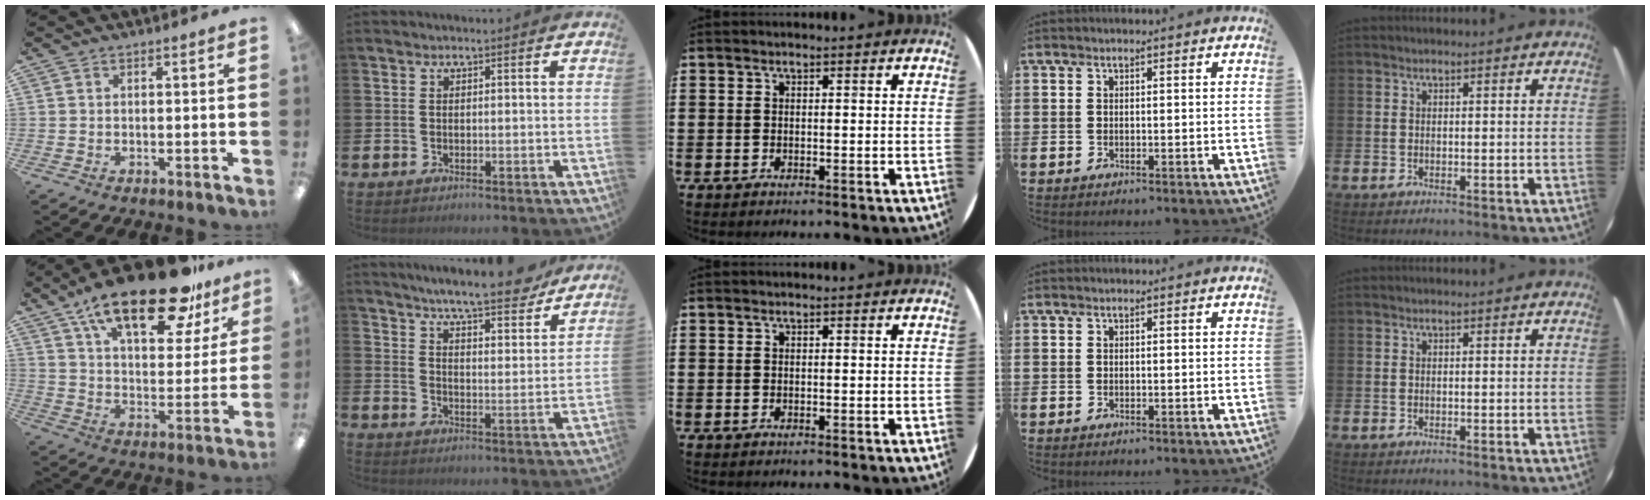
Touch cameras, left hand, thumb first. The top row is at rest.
{"thumb": {"total": 23.0, "force": [15.5, 8.6, 14.6], "torque": [-0.233, -0.086, 0.262]}, "index": {"total": 8.0, "force": [7.6, 0.5, 2.6], "torque": [-0.050, -0.051, 0.128]}}